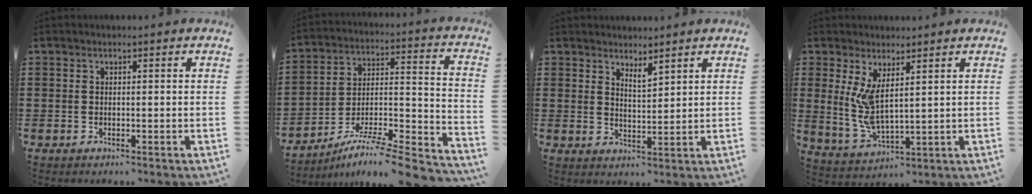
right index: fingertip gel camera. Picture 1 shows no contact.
{"total": 7.8, "force": [-6.5, 0.2, 4.3], "torque": [-0.069, -0.007, -0.132]}
{"total": 2.6, "force": [2.5, 0.3, 0.6], "torque": [-0.017, -0.001, 0.046]}
{"total": 6.4, "force": [2.3, 2.4, 5.4], "torque": [-0.138, -0.017, 0.037]}